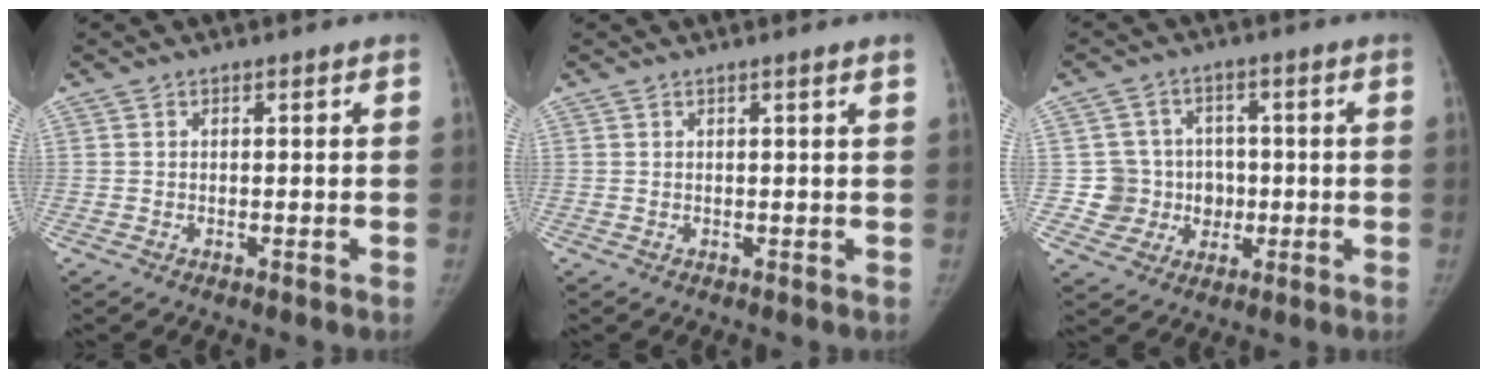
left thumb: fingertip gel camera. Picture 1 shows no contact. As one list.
[{"total": 0.9, "force": [0.5, -0.3, 0.7], "torque": [-0.020, -0.003, 0.012]}, {"total": 8.5, "force": [-0.9, 8.4, 1.1], "torque": [0.030, 0.020, -0.009]}]